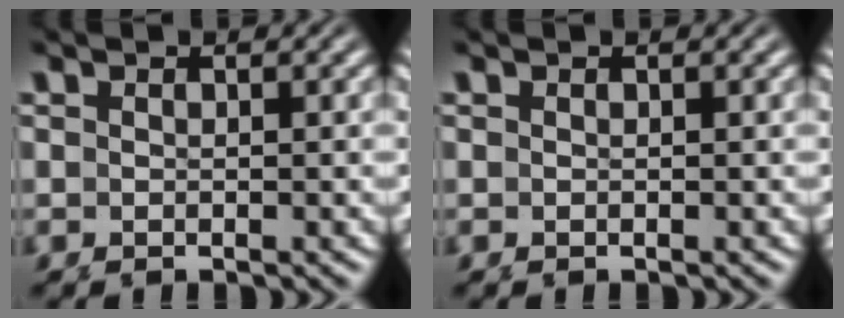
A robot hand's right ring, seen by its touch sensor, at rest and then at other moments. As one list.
[{"total": 0.0}]